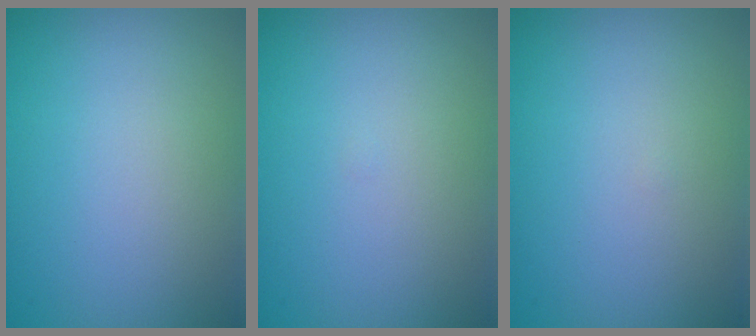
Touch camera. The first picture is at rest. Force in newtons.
{"total": 0.0}
{"total": 0.0}